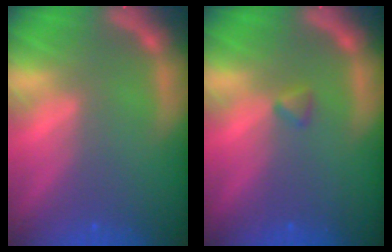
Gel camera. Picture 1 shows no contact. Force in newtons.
{"total": 0.9}